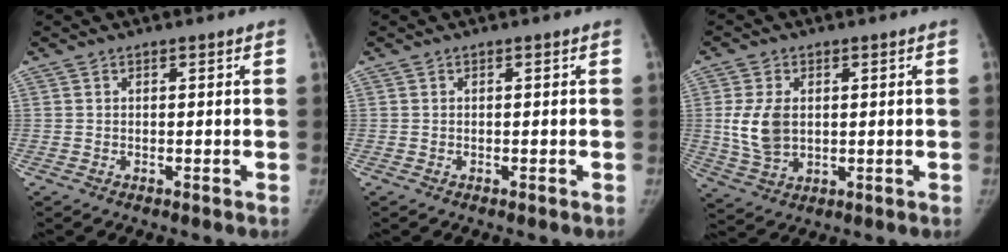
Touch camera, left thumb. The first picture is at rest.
{"total": 0.0}
{"total": 7.9, "force": [0.8, 5.3, 5.8], "torque": [-0.102, -0.011, 0.026]}